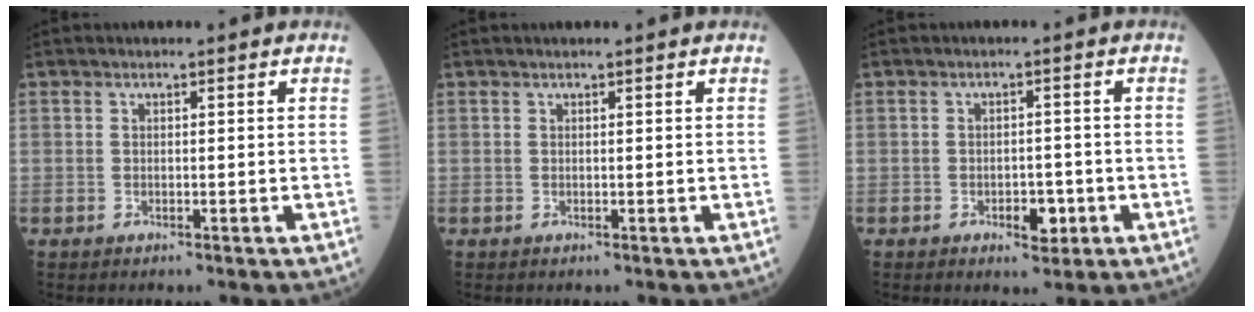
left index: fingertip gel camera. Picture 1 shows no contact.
{"total": 0.5, "force": [0.5, 0.1, 0.2], "torque": [-0.002, 0.010, 0.008]}
{"total": 3.6, "force": [-1.6, 1.9, 2.7], "torque": [-0.035, 0.004, -0.016]}